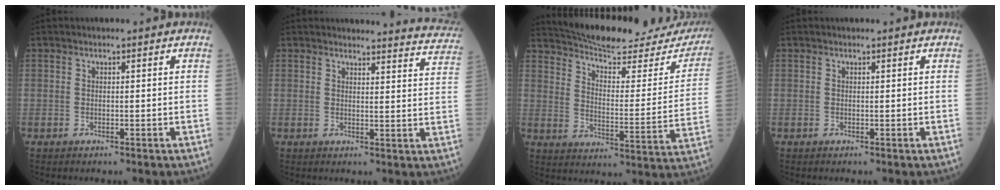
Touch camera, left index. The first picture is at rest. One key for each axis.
{"total": 11.9, "fx": 11.8, "fy": 1.2, "fz": 1.1, "tx": 0.015, "ty": -0.060, "tz": 0.102}
{"total": 25.0, "fx": 23.4, "fy": 3.8, "fz": 8.0, "tx": -0.120, "ty": -0.070, "tz": 0.299}
{"total": 1.1, "fx": 1.1, "fy": 0.1, "fz": 0.3, "tx": -0.007, "ty": 0.008, "tz": 0.013}